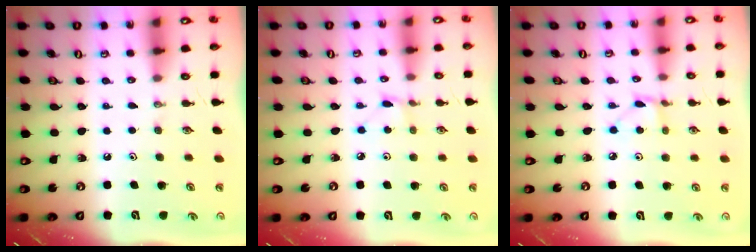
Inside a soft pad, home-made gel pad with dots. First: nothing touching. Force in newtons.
{"total": 1.3, "press": 1.2, "slide": 0.1}
{"total": 2.7, "press": 2.7, "slide": 0.3}